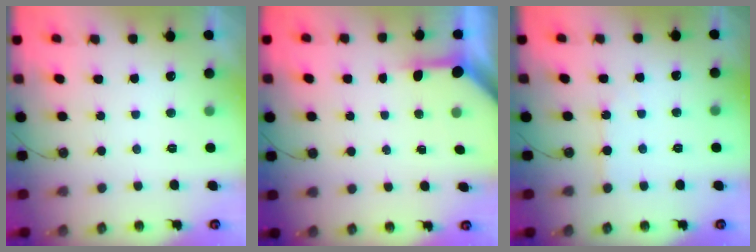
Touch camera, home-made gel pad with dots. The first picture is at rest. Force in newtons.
{"total": 3.4, "press": 3.3, "slide": 0.4}
{"total": 4.4, "press": 4.4, "slide": 0.5}